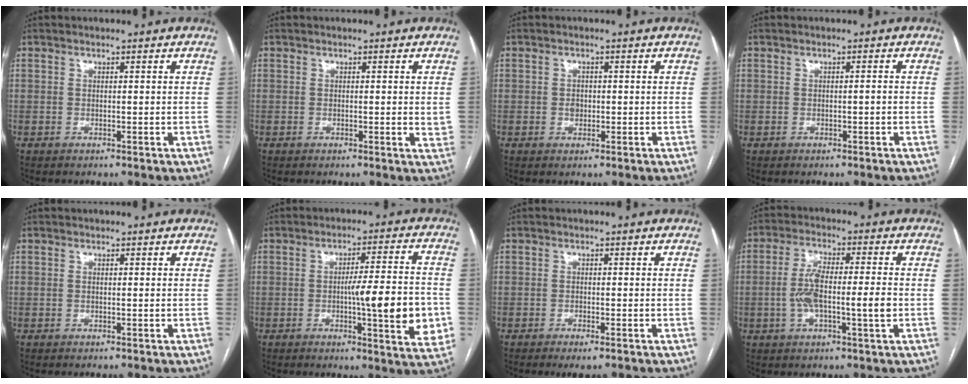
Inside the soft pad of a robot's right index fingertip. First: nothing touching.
{"total": 2.0, "force": [0.2, 0.5, 1.9], "torque": [-0.028, -0.003, 0.003]}
{"total": 1.4, "force": [-0.2, 1.1, 0.8], "torque": [-0.016, 0.004, 0.002]}
{"total": 0.6, "force": [-0.2, 0.1, 0.5], "torque": [-0.009, 0.001, -0.001]}
{"total": 0.0}
{"total": 13.2, "force": [-2.2, 1.1, 12.9], "torque": [-0.179, -0.003, -0.028]}
{"total": 2.4, "force": [-1.6, 0.6, 1.6], "torque": [-0.023, -0.004, -0.020]}
{"total": 8.5, "force": [-1.3, 1.2, 8.3], "torque": [-0.164, 0.015, -0.023]}